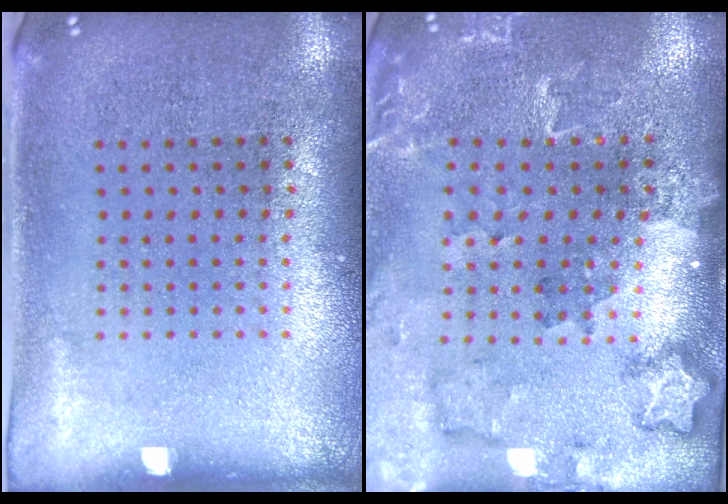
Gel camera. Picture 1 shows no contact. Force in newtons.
{"total": 1.8, "press": 1.8, "slide": 0.0}